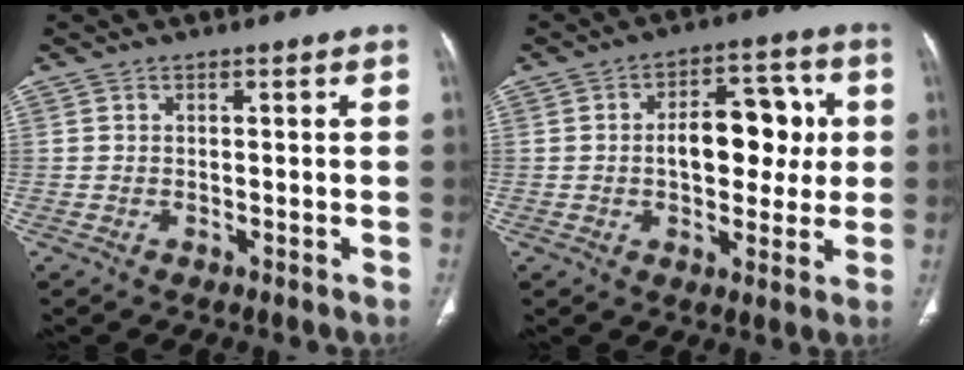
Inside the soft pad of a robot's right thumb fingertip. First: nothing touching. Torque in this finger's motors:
{"motor_torque": [1.32, 1.38, 1.14, -0.30, 0.05]}